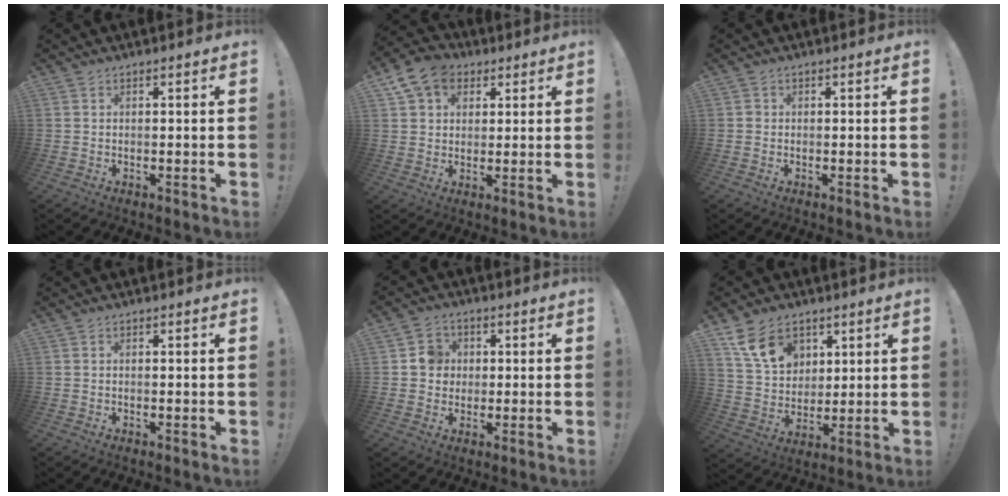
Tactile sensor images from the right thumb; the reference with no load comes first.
{"total": 10.6, "force": [4.9, 8.2, 4.6], "torque": [-0.082, -0.011, 0.100]}
{"total": 0.9, "force": [0.0, 0.9, 0.2], "torque": [-0.009, 0.005, 0.001]}
{"total": 0.0}
{"total": 6.5, "force": [0.7, 6.3, 1.6], "torque": [-0.020, 0.005, 0.014]}
{"total": 12.9, "force": [7.1, 9.0, 5.9], "torque": [-0.103, -0.025, 0.143]}